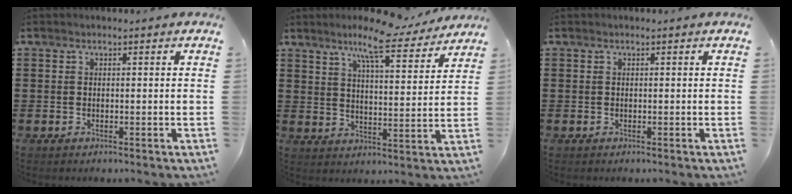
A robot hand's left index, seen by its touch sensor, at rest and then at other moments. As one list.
[{"total": 8.7, "force": [7.1, 0.5, 5.0], "torque": [-0.100, -0.035, 0.119]}, {"total": 0.0}]